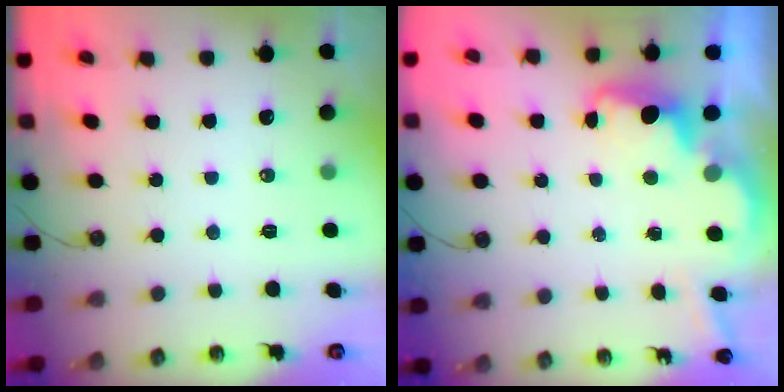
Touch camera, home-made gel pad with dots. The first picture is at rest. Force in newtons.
{"total": 3.7, "press": 3.7, "slide": 0.7}